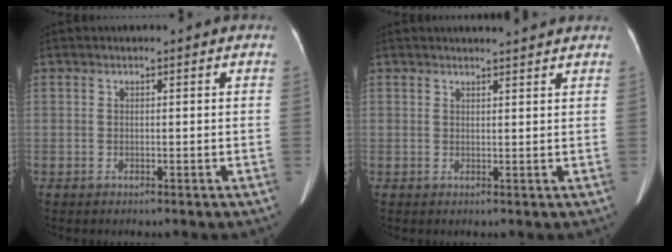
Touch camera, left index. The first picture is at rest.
{"total": 3.8, "force": [3.7, -0.3, 1.1], "torque": [-0.016, 0.009, 0.041]}